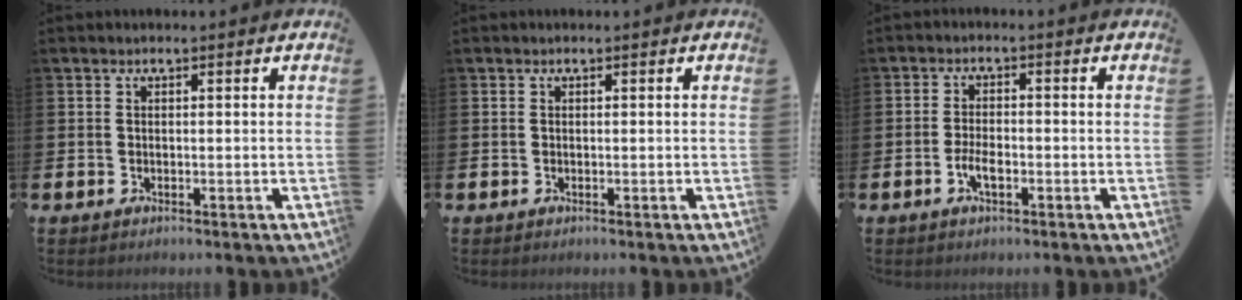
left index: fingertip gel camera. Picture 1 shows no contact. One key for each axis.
{"total": 0.0}
{"total": 2.8, "fx": -0.9, "fy": 1.2, "fz": 2.3, "tx": -0.047, "ty": -0.001, "tz": -0.020}